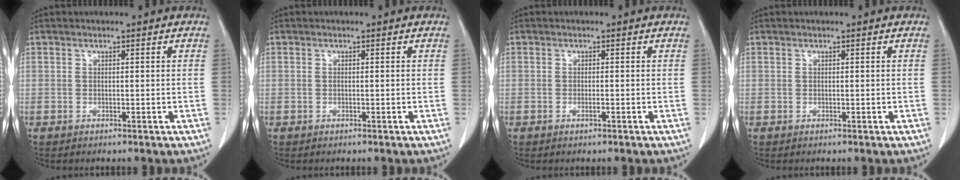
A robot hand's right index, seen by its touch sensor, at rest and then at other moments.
{"total": 0.0}
{"total": 0.6, "force": [-0.3, 0.1, 0.5], "torque": [-0.012, 0.002, -0.002]}
{"total": 0.0}